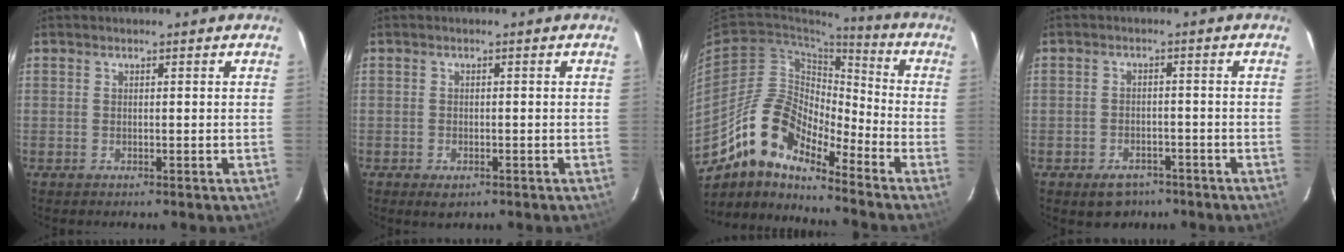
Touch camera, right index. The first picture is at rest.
{"total": 2.4, "force": [-1.2, 1.5, 1.3], "torque": [-0.022, -0.004, -0.016]}
{"total": 14.5, "force": [-11.4, 4.9, 7.6], "torque": [-0.130, 0.003, -0.225]}
{"total": 5.7, "force": [-3.8, 3.7, 2.0], "torque": [-0.042, 0.009, -0.045]}